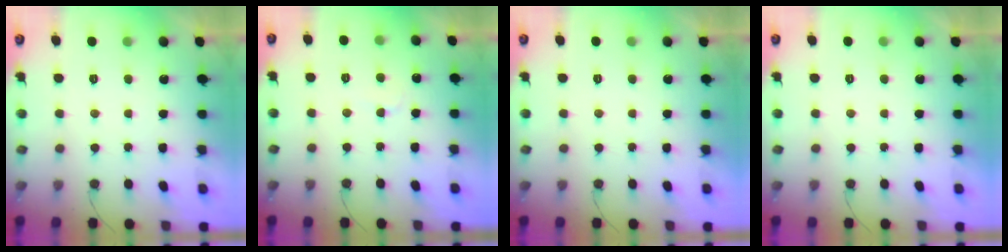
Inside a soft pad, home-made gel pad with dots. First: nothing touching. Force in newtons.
{"total": 2.7, "press": 2.7, "slide": 0.2}
{"total": 1.8, "press": 1.8, "slide": 0.0}
{"total": 1.7, "press": 1.7, "slide": 0.0}